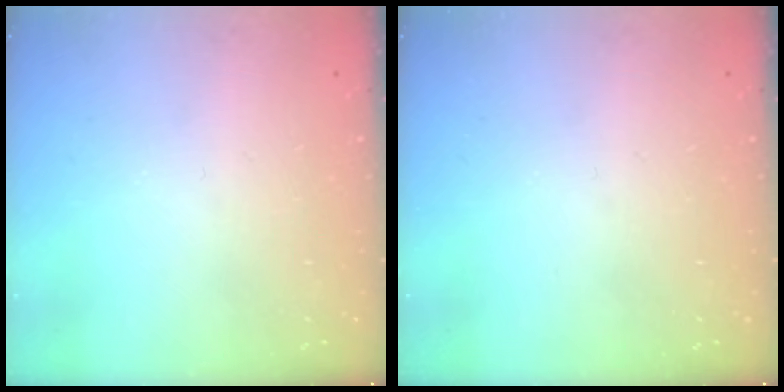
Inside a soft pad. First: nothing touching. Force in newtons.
{"total": 0.0}